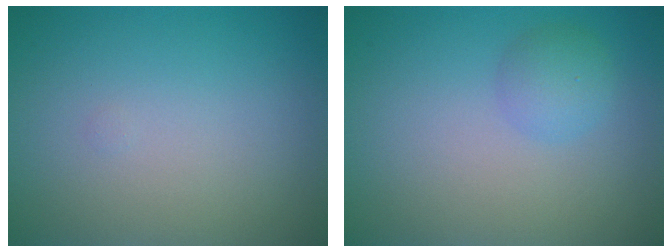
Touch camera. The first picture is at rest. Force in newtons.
{"total": 1.9, "press": 1.9, "slide": 0.1}